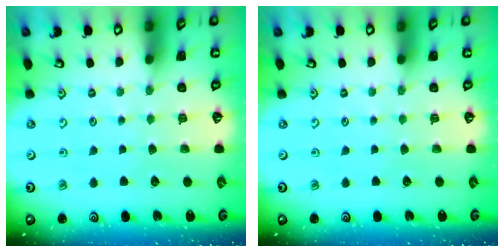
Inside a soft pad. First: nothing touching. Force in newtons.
{"total": 0.0}